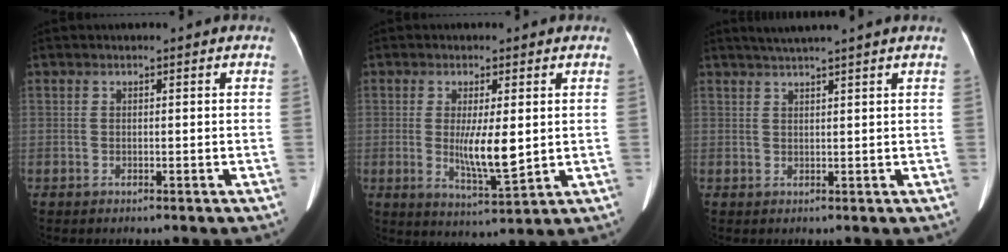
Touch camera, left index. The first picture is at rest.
{"total": 7.0, "force": [0.2, 1.3, 6.9], "torque": [-0.126, -0.018, 0.010]}
{"total": 4.7, "force": [3.9, -1.2, 2.4], "torque": [-0.037, 0.020, 0.063]}